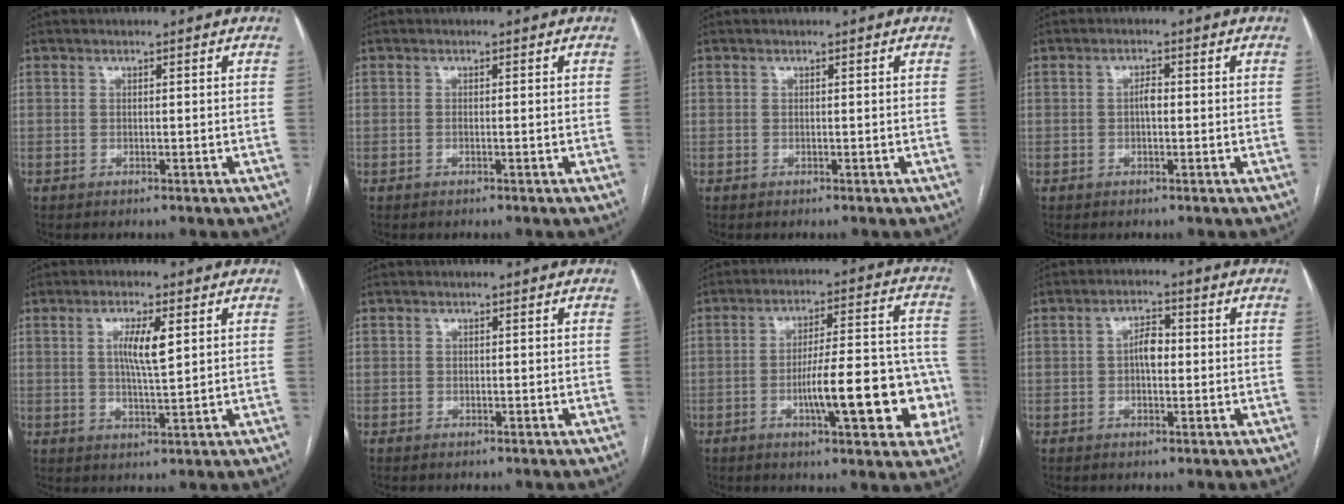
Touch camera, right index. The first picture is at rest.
{"total": 0.7, "force": [-0.1, 0.1, 0.7], "torque": [-0.015, -0.001, 0.000]}
{"total": 0.0}
{"total": 1.6, "force": [-0.1, 0.6, 1.5], "torque": [-0.025, 0.004, -0.003]}
{"total": 5.5, "force": [1.5, 0.7, 5.2], "torque": [-0.099, -0.001, 0.029]}
{"total": 0.6, "force": [-0.1, 0.6, -0.1], "torque": [0.003, 0.006, -0.003]}
{"total": 16.5, "force": [-4.7, 3.8, 15.3], "torque": [-0.188, 0.032, -0.059]}
{"total": 3.5, "force": [-0.1, 1.7, 3.1], "torque": [-0.055, 0.010, -0.002]}